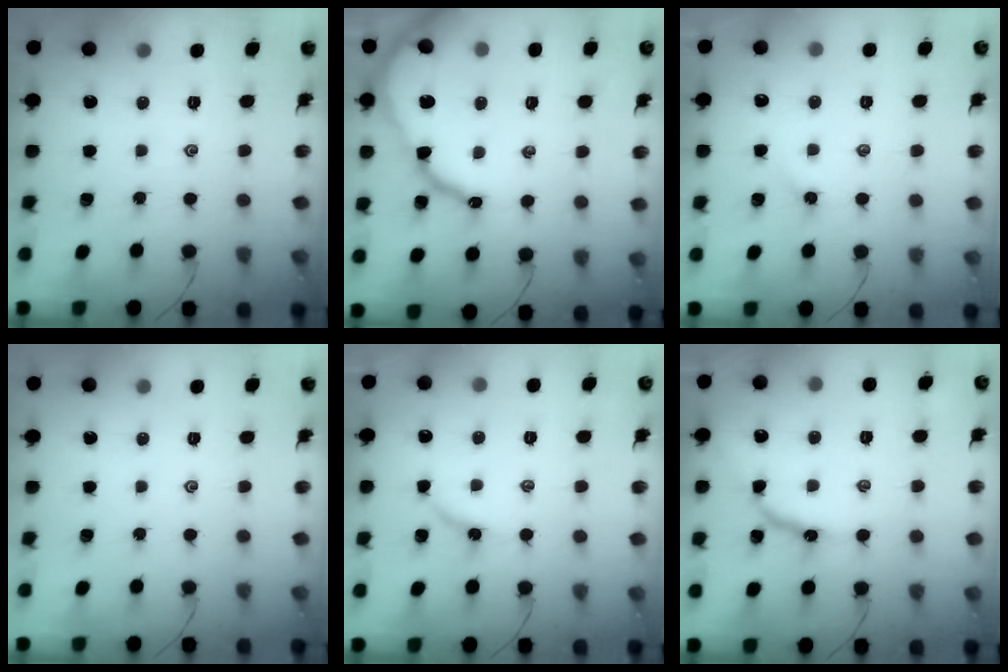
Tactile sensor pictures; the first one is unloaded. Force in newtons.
{"total": 14.2, "press": 14.2, "slide": 1.6}
{"total": 2.6, "press": 2.5, "slide": 0.5}
{"total": 0.0}
{"total": 3.5, "press": 3.4, "slide": 0.5}
{"total": 9.7, "press": 9.6, "slide": 0.8}